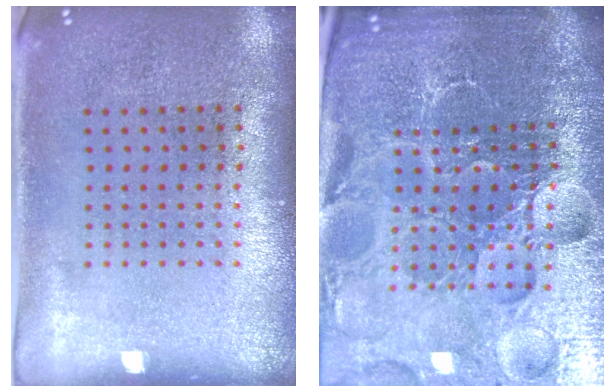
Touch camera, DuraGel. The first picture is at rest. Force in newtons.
{"total": 6.3, "press": 5.8, "slide": 2.5}